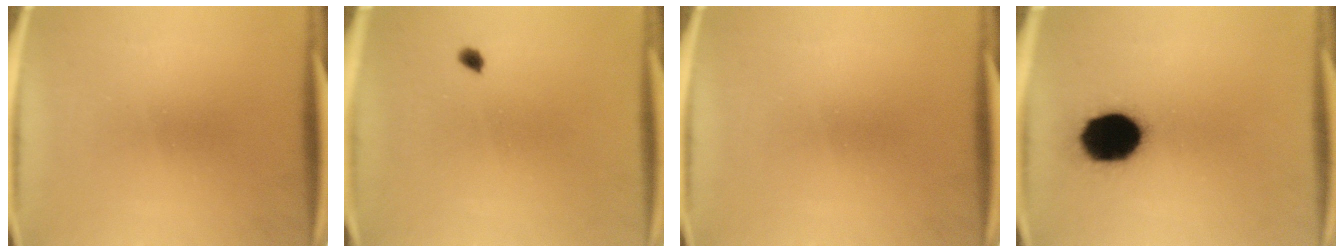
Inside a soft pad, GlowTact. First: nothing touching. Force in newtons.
{"total": 1.1}
{"total": 0.0}
{"total": 16.9}